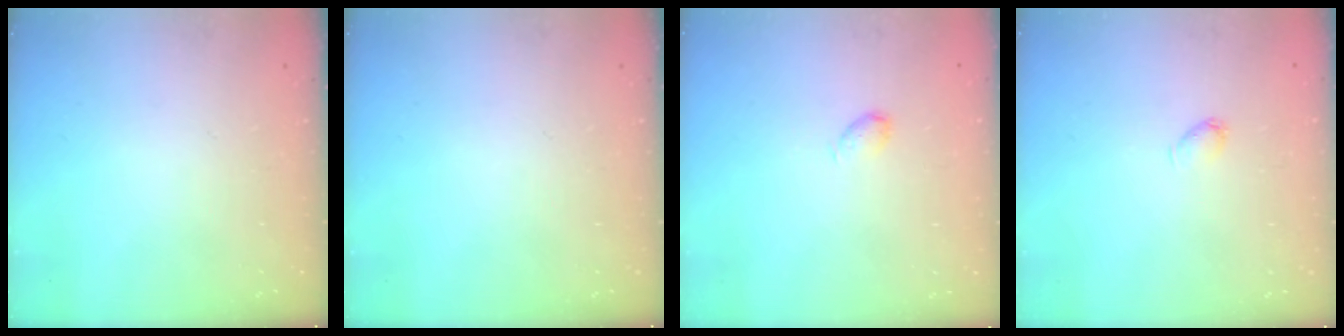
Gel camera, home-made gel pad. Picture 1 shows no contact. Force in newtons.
{"total": 0.0}
{"total": 3.8, "press": 3.8, "slide": 0.7}
{"total": 2.5, "press": 2.4, "slide": 0.4}